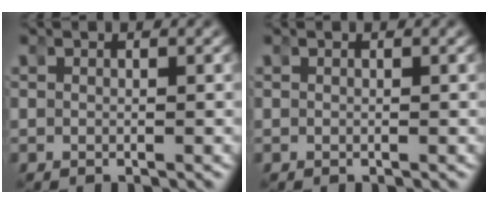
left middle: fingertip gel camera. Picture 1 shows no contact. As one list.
[{"total": 0.0}]